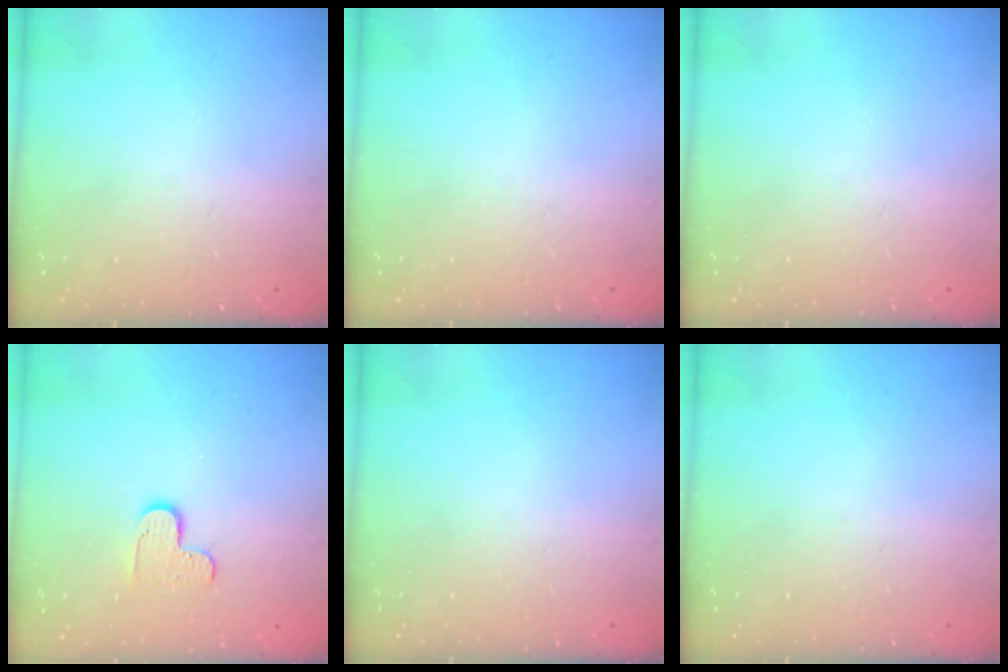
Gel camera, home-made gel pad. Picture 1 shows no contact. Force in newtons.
{"total": 0.0}
{"total": 0.0}
{"total": 5.5, "press": 5.5, "slide": 0.5}
{"total": 0.0}
{"total": 0.0}